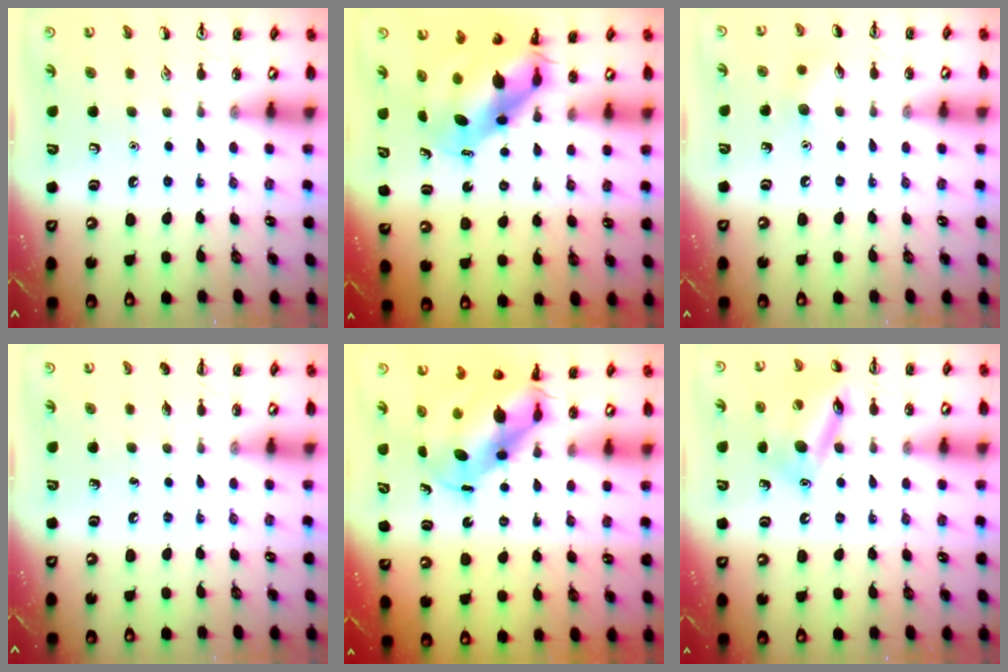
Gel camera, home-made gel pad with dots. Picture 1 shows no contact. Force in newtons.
{"total": 7.8, "press": 7.5, "slide": 2.0}
{"total": 6.6, "press": 6.3, "slide": 1.9}
{"total": 0.0}
{"total": 7.8, "press": 7.6, "slide": 2.1}
{"total": 14.7, "press": 14.4, "slide": 2.7}